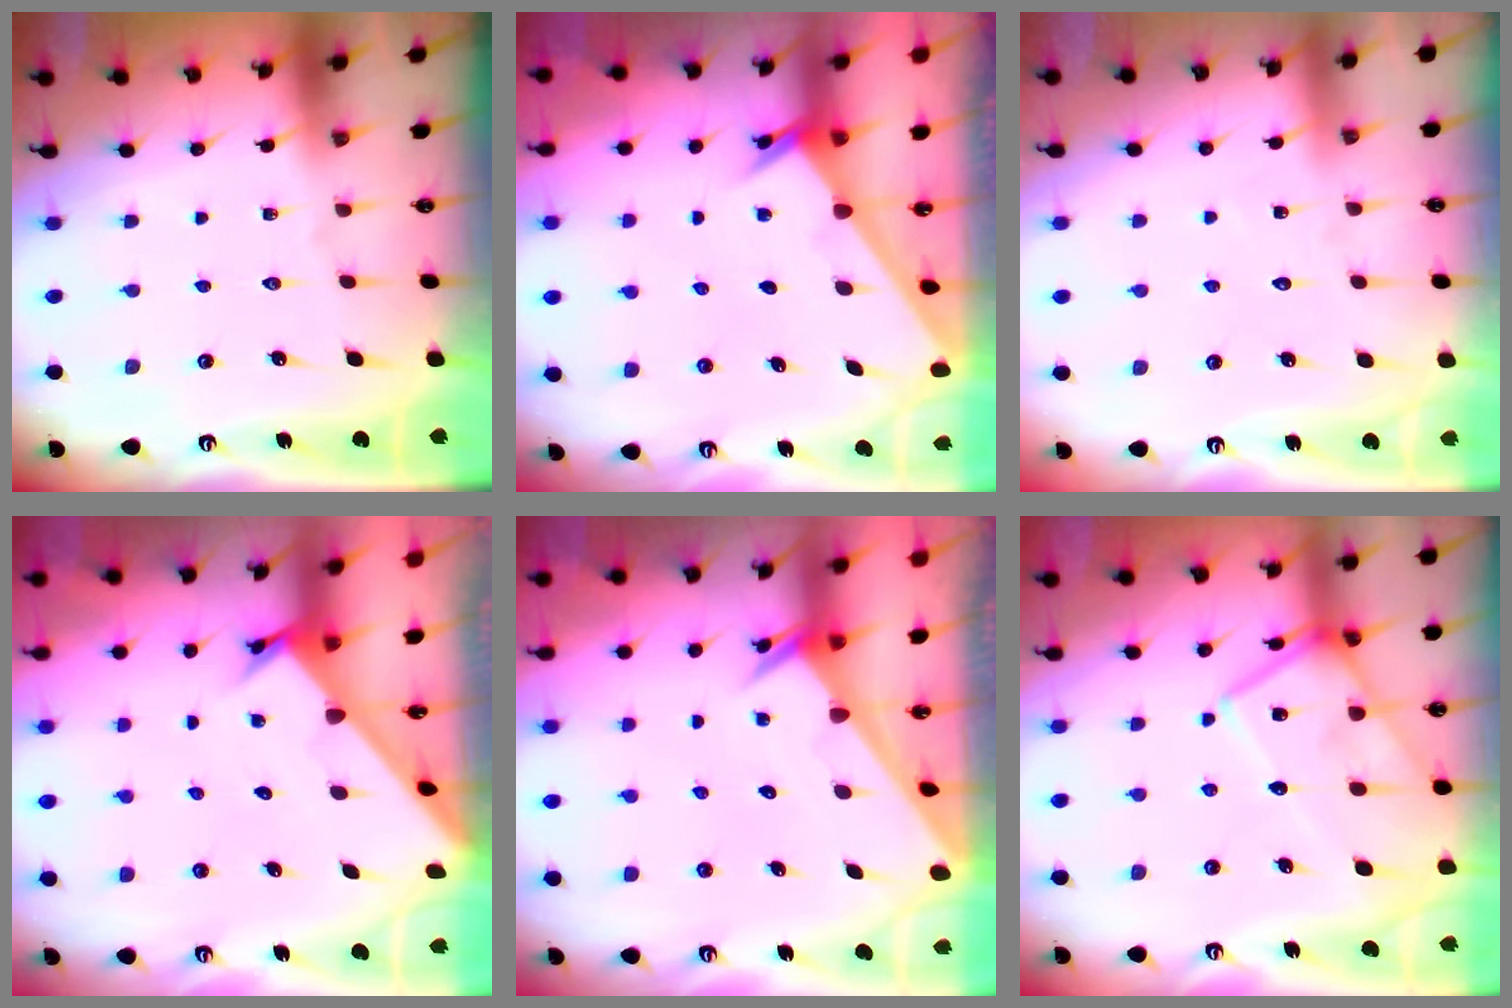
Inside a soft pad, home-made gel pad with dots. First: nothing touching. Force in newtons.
{"total": 2.4, "press": 2.4, "slide": 0.2}
{"total": 4.1, "press": 4.0, "slide": 0.4}
{"total": 2.1, "press": 2.1, "slide": 0.2}
{"total": 2.3, "press": 2.3, "slide": 0.1}
{"total": 14.5, "press": 14.4, "slide": 1.2}